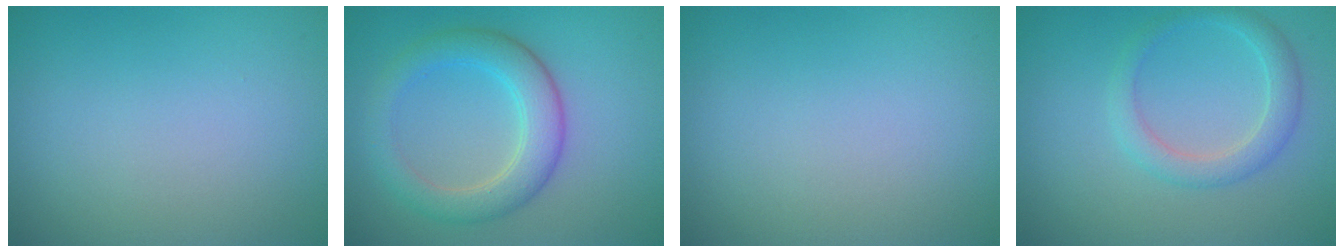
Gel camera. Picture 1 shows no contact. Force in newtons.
{"total": 4.5, "press": 4.5, "slide": 0.2}
{"total": 0.0}
{"total": 2.5, "press": 2.5, "slide": 0.1}